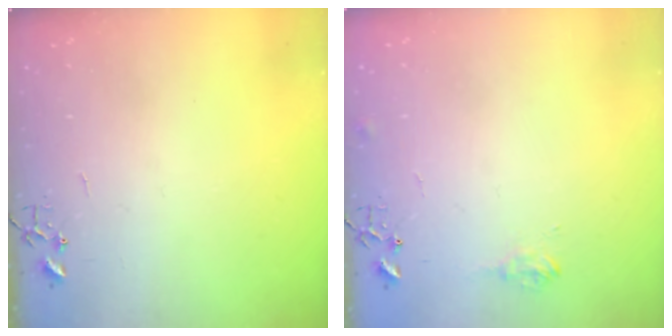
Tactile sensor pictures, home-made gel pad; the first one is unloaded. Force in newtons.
{"total": 7.2, "press": 7.1, "slide": 0.9}